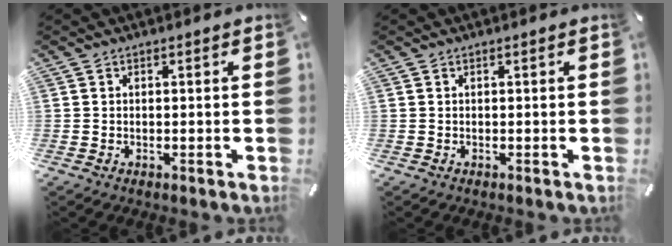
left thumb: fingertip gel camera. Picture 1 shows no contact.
{"total": 0.0}